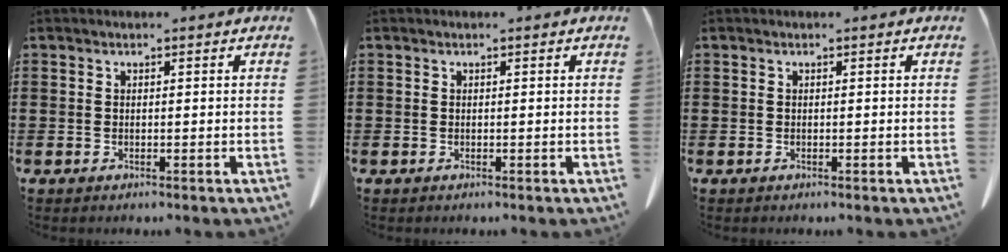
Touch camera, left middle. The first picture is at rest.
{"total": 0.0}
{"total": 0.0}